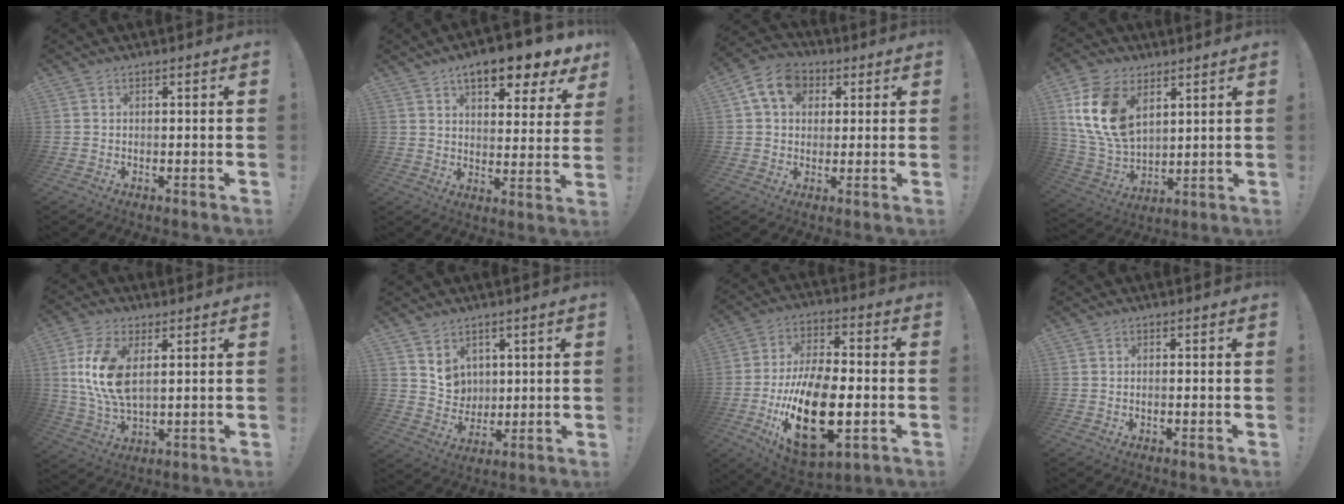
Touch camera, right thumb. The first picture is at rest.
{"total": 10.6, "force": [7.3, 3.3, 6.9], "torque": [-0.095, -0.047, 0.121]}
{"total": 11.3, "force": [3.8, 8.6, 6.1], "torque": [-0.093, 0.001, 0.076]}
{"total": 17.4, "force": [6.9, 11.5, 11.0], "torque": [-0.229, -0.032, 0.131]}
{"total": 13.1, "force": [3.2, 6.8, 10.8], "torque": [-0.203, -0.016, 0.057]}
{"total": 7.2, "force": [4.1, 5.8, 1.0], "torque": [-0.010, -0.037, 0.082]}
{"total": 23.9, "force": [-6.2, 12.1, 19.6], "torque": [-0.364, 0.028, -0.091]}
{"total": 0.9, "force": [-0.7, 0.0, 0.6], "torque": [-0.019, 0.002, -0.011]}